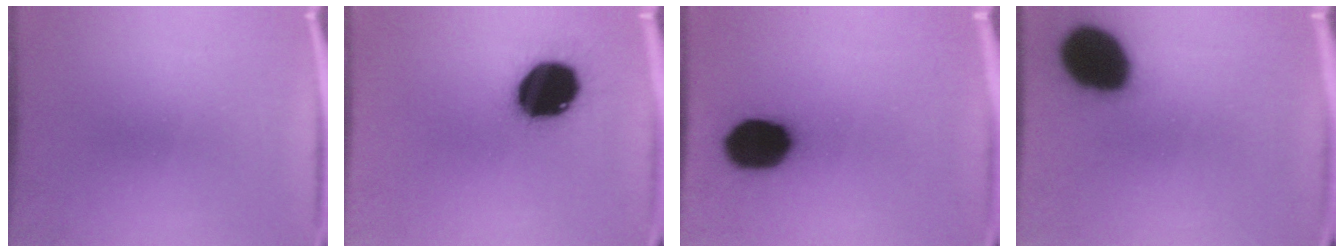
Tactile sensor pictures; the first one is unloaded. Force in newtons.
{"total": 19.8}
{"total": 16.3}
{"total": 19.6}